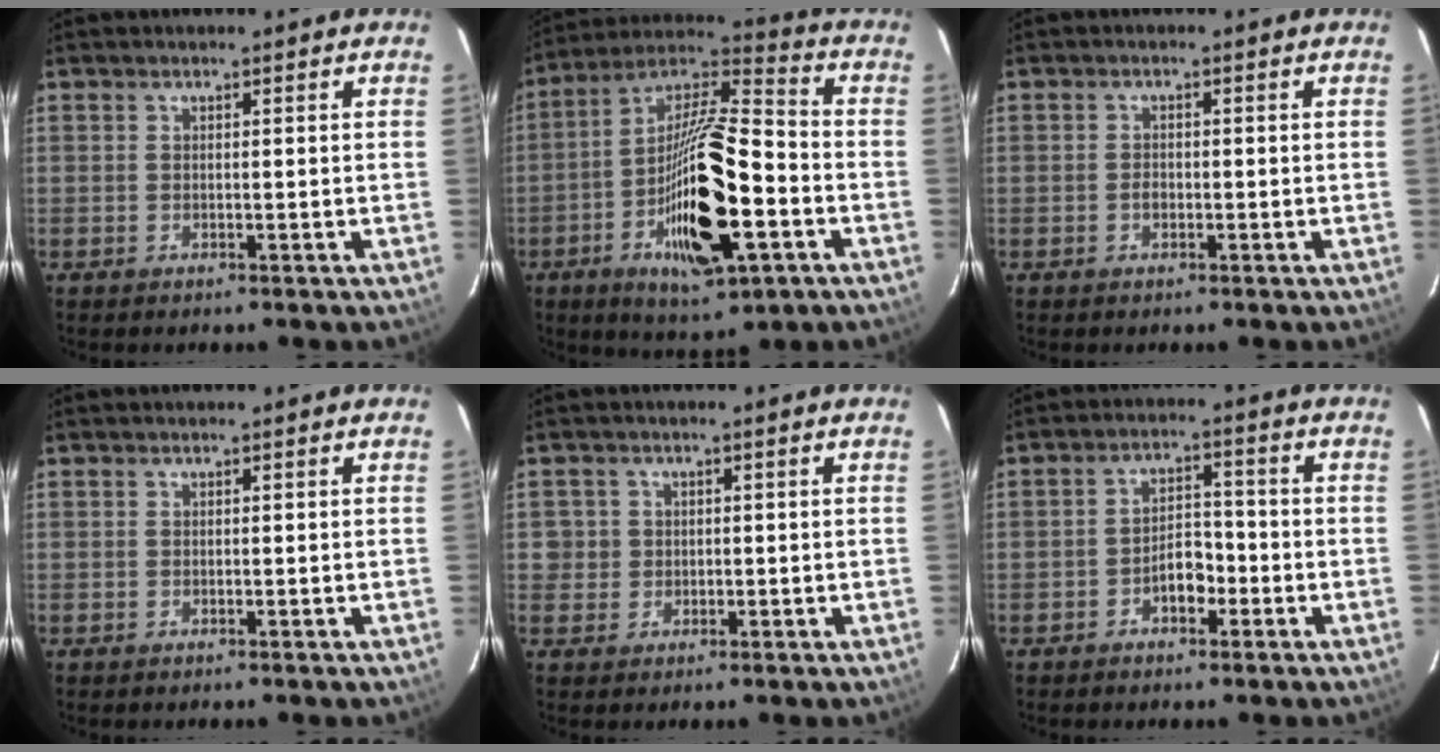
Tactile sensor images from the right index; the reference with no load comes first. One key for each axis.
{"total": 20.6, "fx": -7.3, "fy": 6.7, "fz": 18.1, "tx": -0.338, "ty": -0.008, "tz": -0.129}
{"total": 1.4, "fx": -0.6, "fy": 1.0, "fz": 0.9, "tx": -0.018, "ty": 0.003, "tz": -0.011}
{"total": 0.0}
{"total": 2.9, "fx": -0.1, "fy": 2.9, "fz": 0.1, "tx": 0.005, "ty": 0.013, "tz": 0.001}
{"total": 4.7, "fx": -2.3, "fy": 2.7, "fz": 3.0, "tx": -0.056, "ty": 0.011, "tz": -0.035}